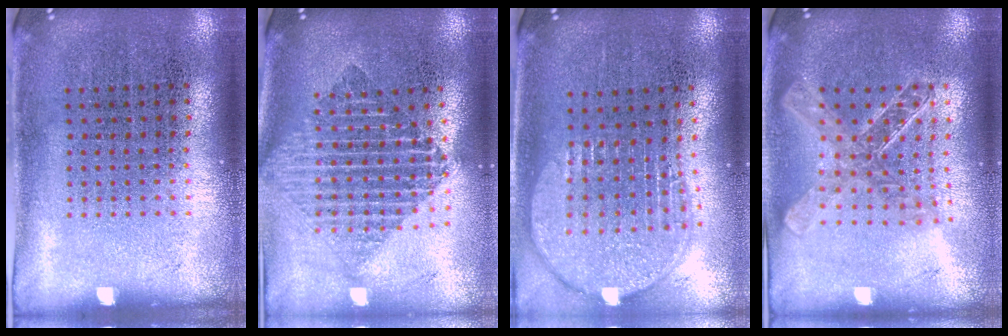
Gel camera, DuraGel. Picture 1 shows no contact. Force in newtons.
{"total": 1.9, "press": 1.6, "slide": 1.1}
{"total": 2.0, "press": 1.7, "slide": 1.1}
{"total": 1.8, "press": 1.6, "slide": 0.8}